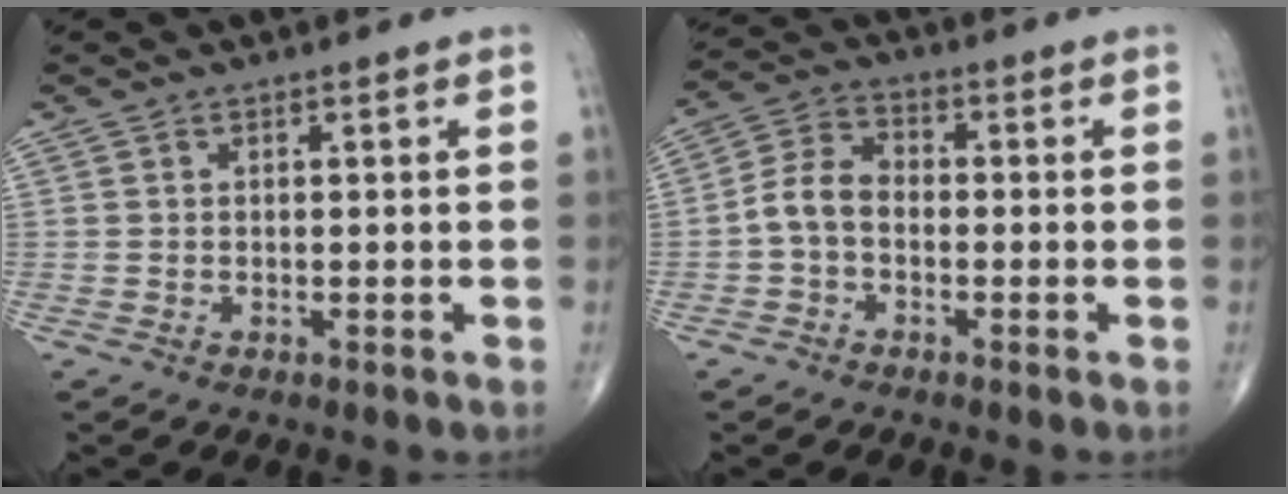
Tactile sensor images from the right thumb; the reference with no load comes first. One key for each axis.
{"total": 6.1, "fx": -1.4, "fy": 4.1, "fz": 4.2, "tx": -0.074, "ty": 0.024, "tz": -0.041}